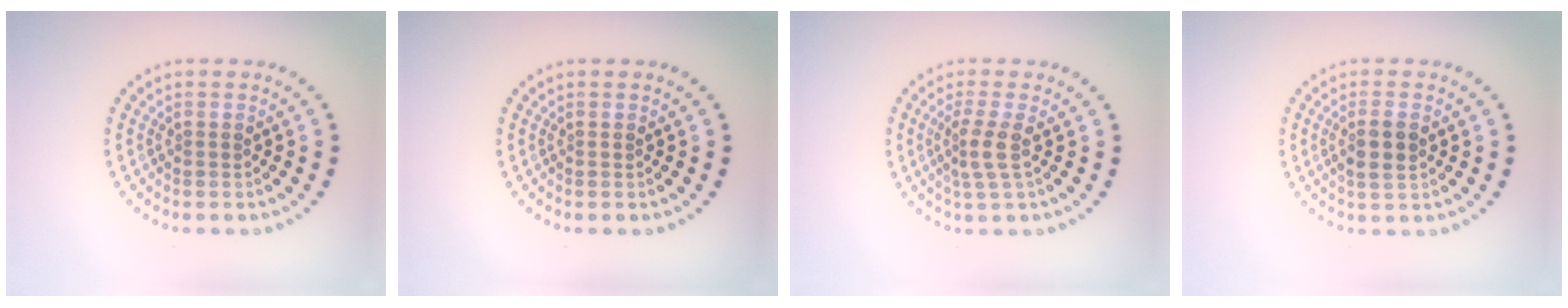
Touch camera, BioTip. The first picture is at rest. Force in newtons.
{"total": 0.0}
{"total": 2.4, "press": 1.7, "slide": 1.6}
{"total": 2.4, "press": 2.3, "slide": 0.7}